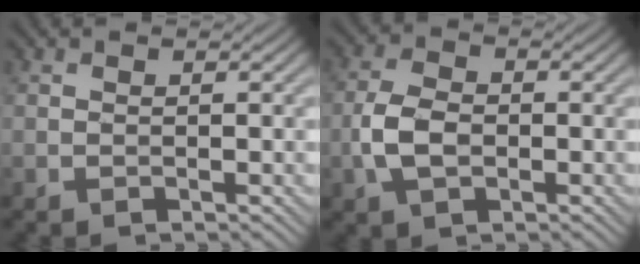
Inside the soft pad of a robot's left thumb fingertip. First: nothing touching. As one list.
[{"total": 5.2, "force": [-1.2, 3.2, 3.9], "torque": [-0.092, -0.002, -0.030]}]